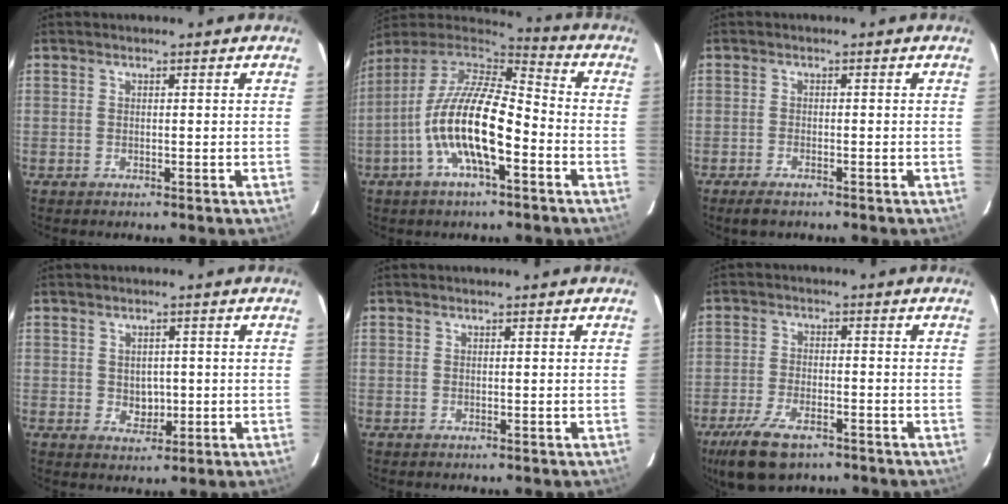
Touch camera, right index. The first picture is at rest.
{"total": 17.1, "force": [-5.6, 5.7, 15.1], "torque": [-0.292, -0.009, -0.112]}
{"total": 2.9, "force": [-2.2, 1.0, 1.5], "torque": [-0.041, -0.006, -0.041]}
{"total": 3.6, "force": [-0.1, 3.1, 1.8], "torque": [-0.029, 0.001, 0.007]}
{"total": 0.0}
{"total": 10.8, "force": [-7.2, 4.8, 6.5], "torque": [-0.158, -0.019, -0.131]}